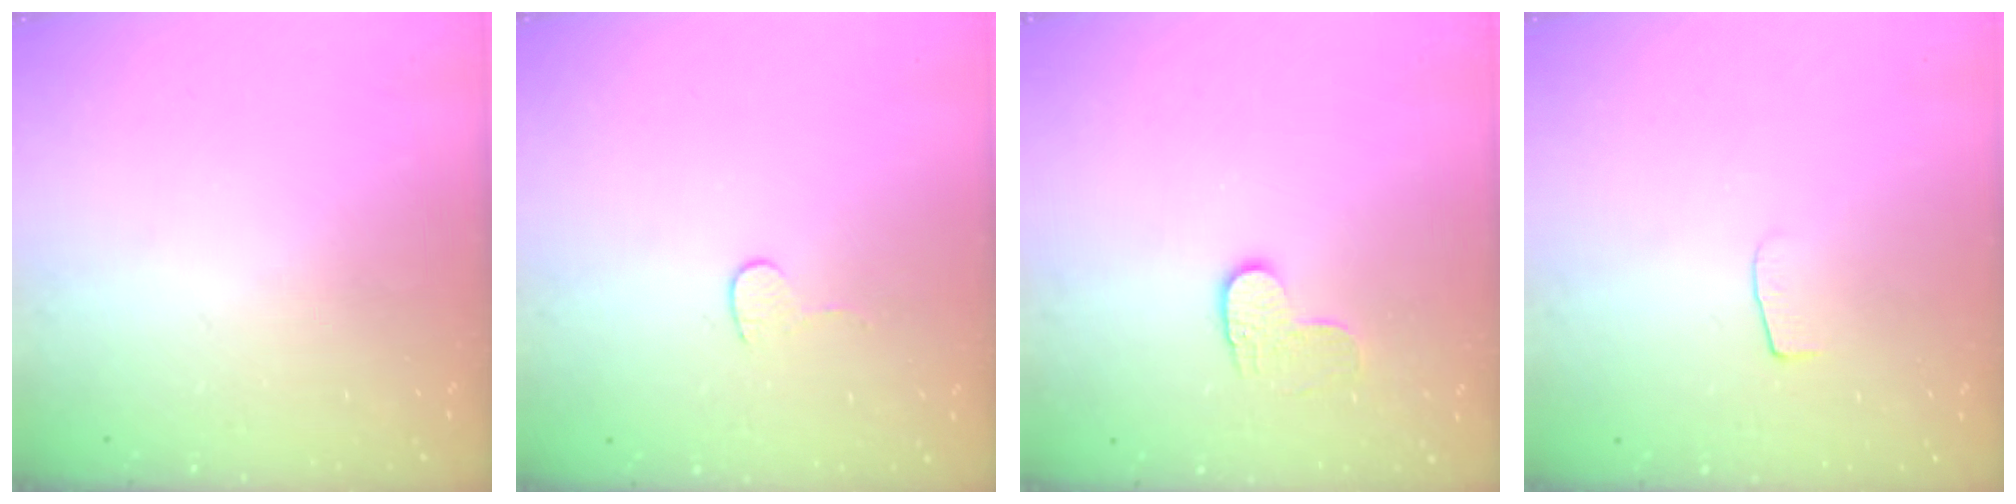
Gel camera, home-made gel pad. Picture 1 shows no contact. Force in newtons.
{"total": 4.7, "press": 4.7, "slide": 0.4}
{"total": 5.7, "press": 5.7, "slide": 0.5}
{"total": 4.0, "press": 4.0, "slide": 0.2}